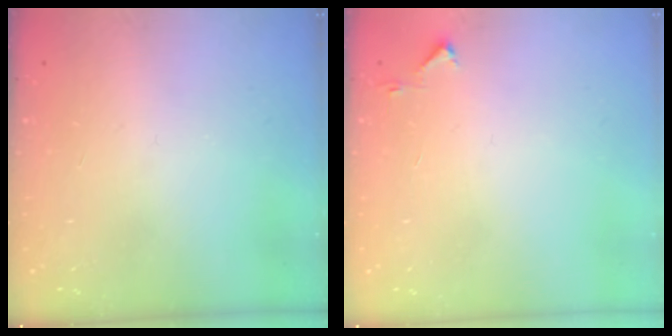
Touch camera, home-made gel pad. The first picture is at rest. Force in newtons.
{"total": 3.1, "press": 3.0, "slide": 0.3}